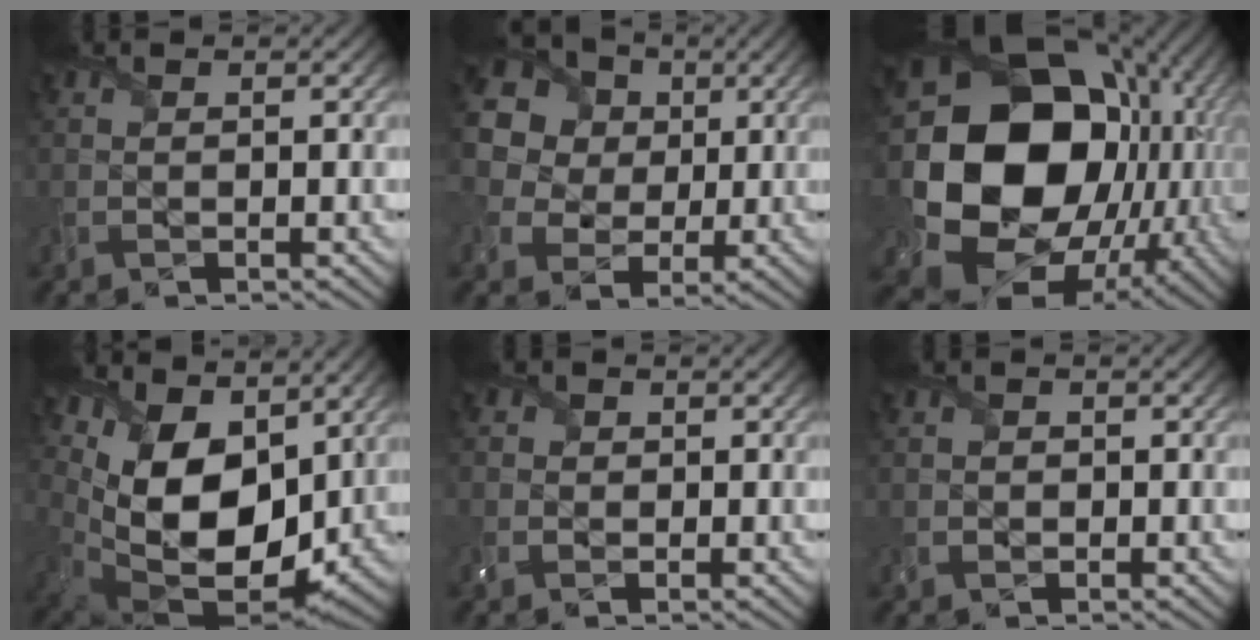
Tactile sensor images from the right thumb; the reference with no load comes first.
{"total": 17.8, "force": [6.1, 15.0, 7.4], "torque": [-0.246, 0.029, 0.106]}
{"total": 23.8, "force": [-0.3, 19.0, 14.3], "torque": [-0.320, -0.075, 0.013]}
{"total": 15.2, "force": [5.1, 9.3, 10.9], "torque": [-0.227, -0.014, 0.109]}
{"total": 2.1, "force": [0.0, 2.1, 0.6], "torque": [-0.017, 0.005, -0.008]}
{"total": 1.2, "force": [-0.2, 1.1, 0.3], "torque": [-0.006, -0.004, -0.002]}